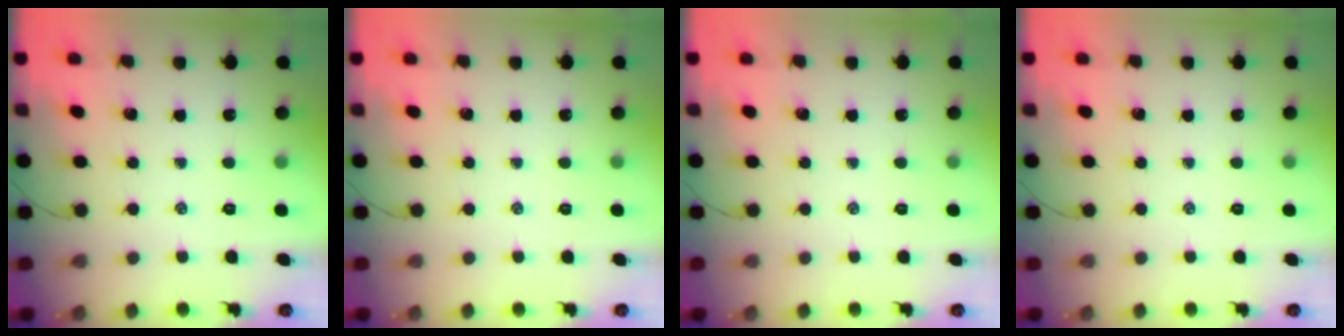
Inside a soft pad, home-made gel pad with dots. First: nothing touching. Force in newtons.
{"total": 0.0}
{"total": 0.0}
{"total": 0.0}